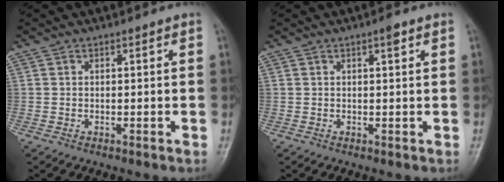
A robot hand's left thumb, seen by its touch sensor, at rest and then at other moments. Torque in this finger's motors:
{"motor_torque": [0.52, 0.16, 0.16, -0.32, 0.00]}